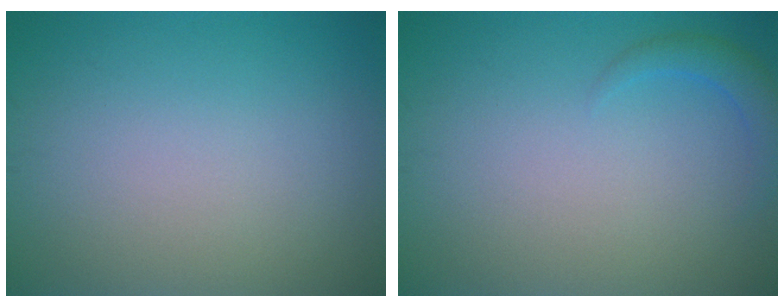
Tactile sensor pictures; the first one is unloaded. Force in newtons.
{"total": 1.8, "press": 1.8, "slide": 0.1}